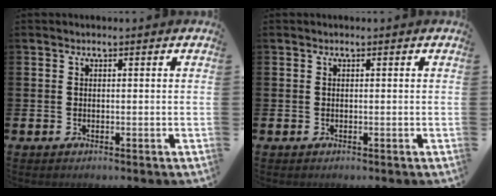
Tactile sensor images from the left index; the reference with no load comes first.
{"total": 0.0}